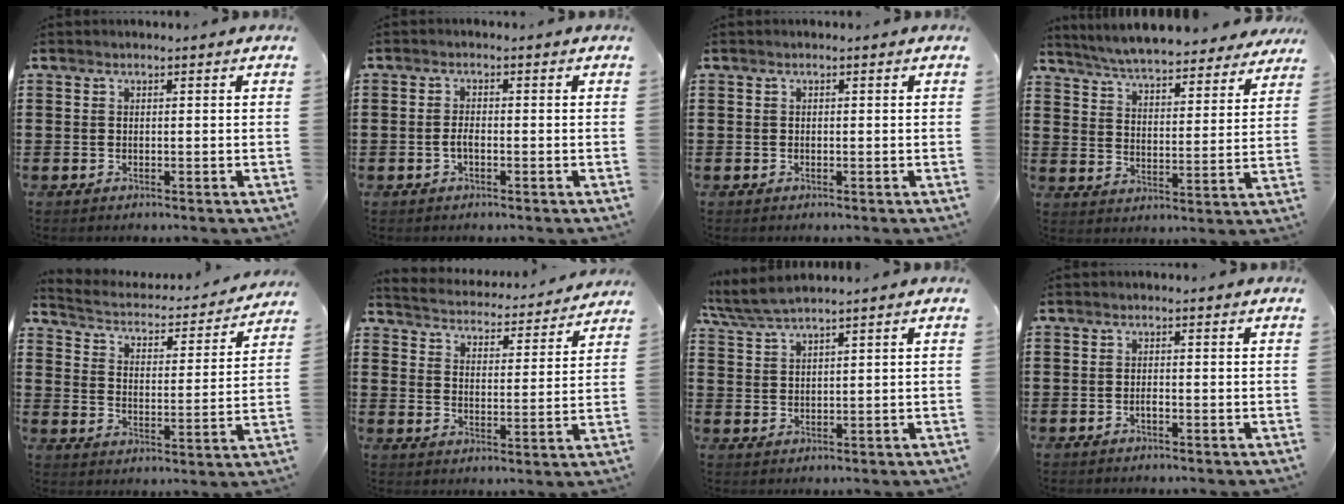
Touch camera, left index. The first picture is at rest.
{"total": 1.8, "force": [-0.6, 0.6, 1.6], "torque": [-0.039, -0.001, -0.014]}
{"total": 0.0}
{"total": 6.2, "force": [6.1, -0.1, 1.4], "torque": [-0.055, -0.042, 0.107]}
{"total": 2.5, "force": [2.4, 0.5, 0.5], "torque": [-0.029, -0.028, 0.030]}
{"total": 3.9, "force": [3.9, -0.2, -0.2], "torque": [-0.023, -0.037, 0.061]}
{"total": 4.6, "force": [4.1, 0.1, 1.9], "torque": [-0.051, -0.013, 0.074]}
{"total": 0.9, "force": [-0.5, 0.2, 0.8], "torque": [-0.017, -0.005, -0.007]}